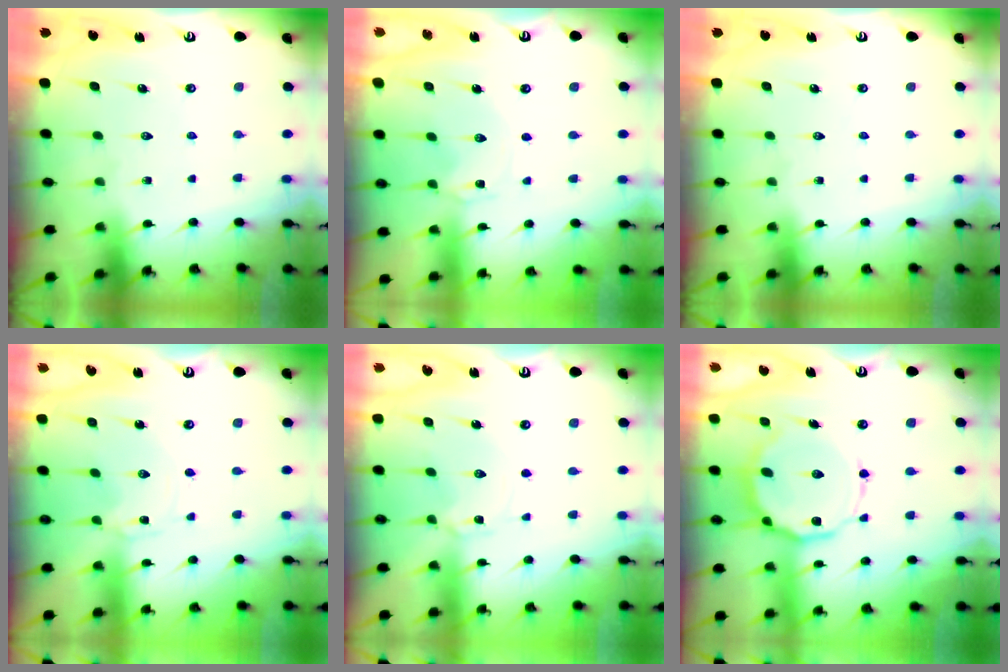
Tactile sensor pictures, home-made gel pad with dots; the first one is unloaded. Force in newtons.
{"total": 0.0}
{"total": 0.0}
{"total": 0.0}
{"total": 0.9, "press": 0.9, "slide": 0.2}
{"total": 14.0, "press": 13.9, "slide": 1.3}